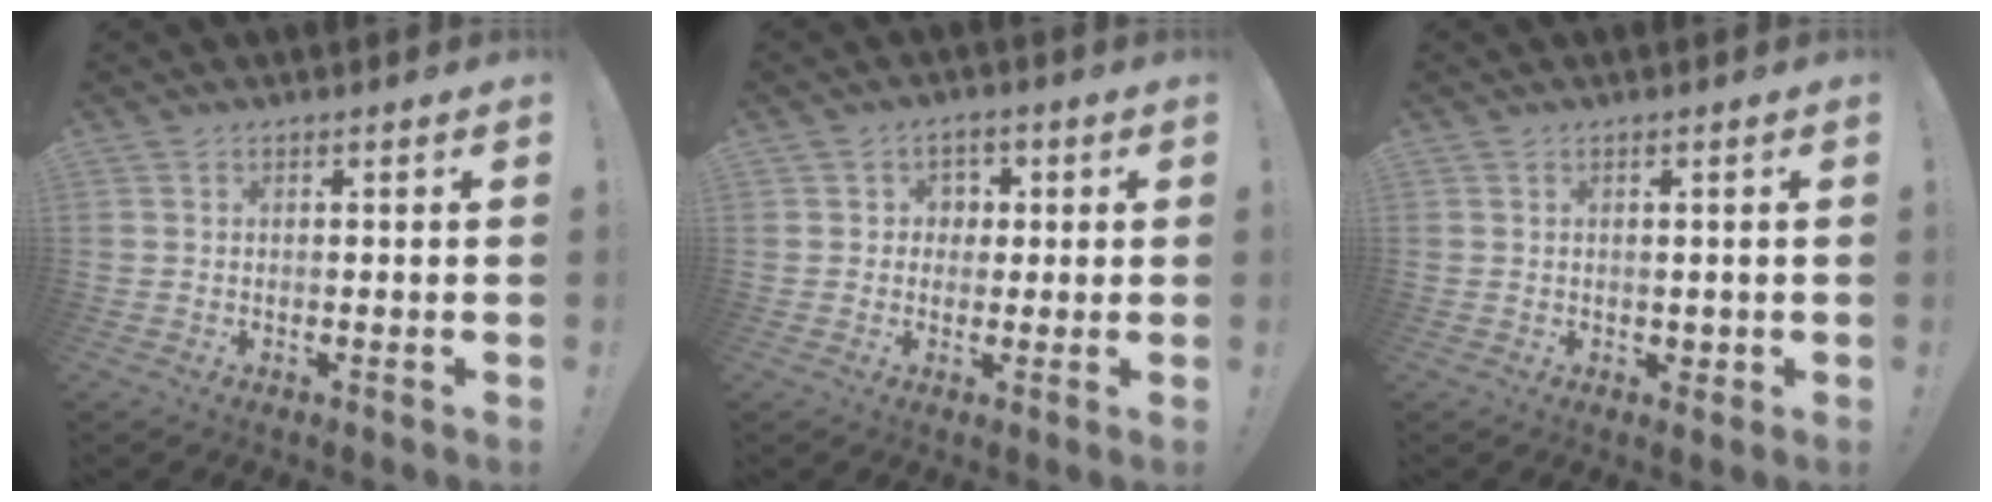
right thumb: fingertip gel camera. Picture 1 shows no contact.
{"total": 4.2, "force": [0.2, 4.1, 0.8], "torque": [-0.020, 0.004, 0.003]}
{"total": 1.7, "force": [0.5, 1.4, 0.7], "torque": [0.000, -0.005, 0.008]}